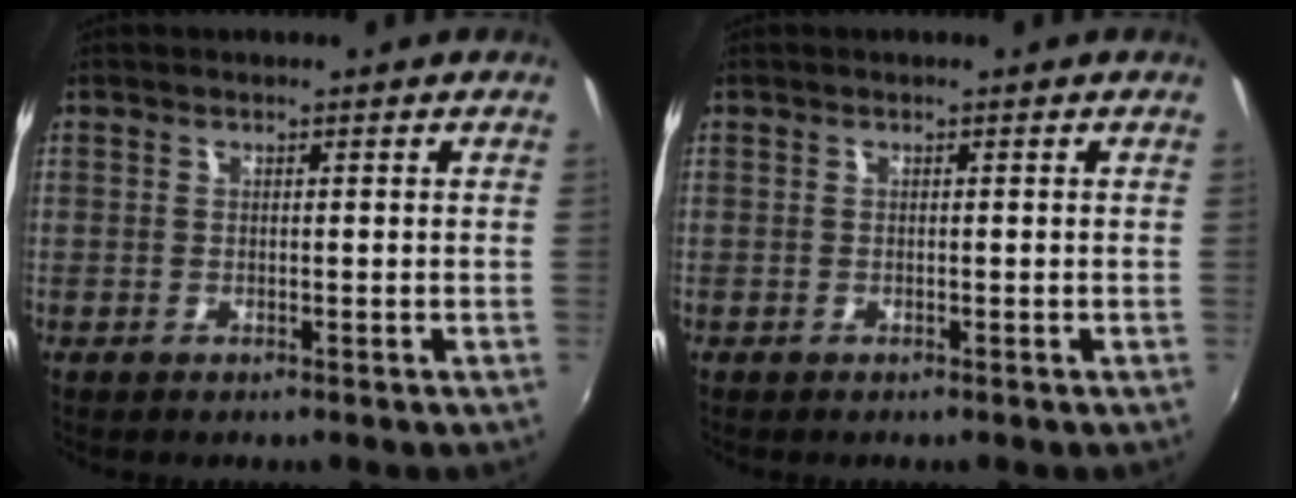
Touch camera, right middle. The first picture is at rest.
{"total": 0.0}